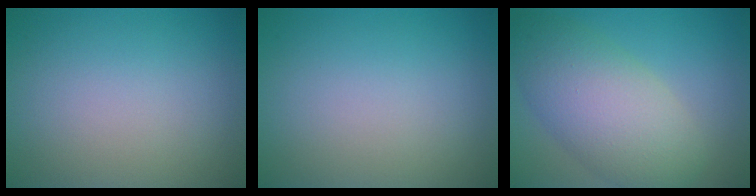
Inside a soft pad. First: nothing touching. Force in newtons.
{"total": 0.0}
{"total": 7.9, "press": 7.9, "slide": 0.3}